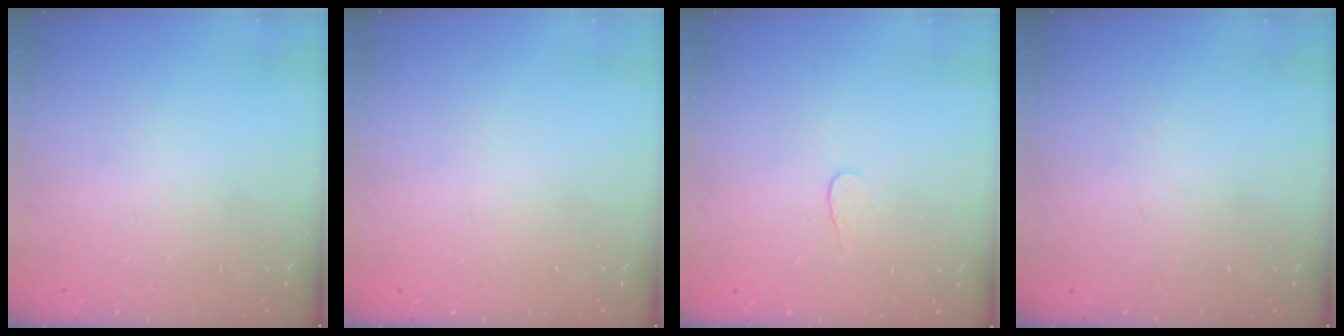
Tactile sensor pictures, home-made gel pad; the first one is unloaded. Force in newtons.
{"total": 0.0}
{"total": 3.3, "press": 3.3, "slide": 0.4}
{"total": 0.0}